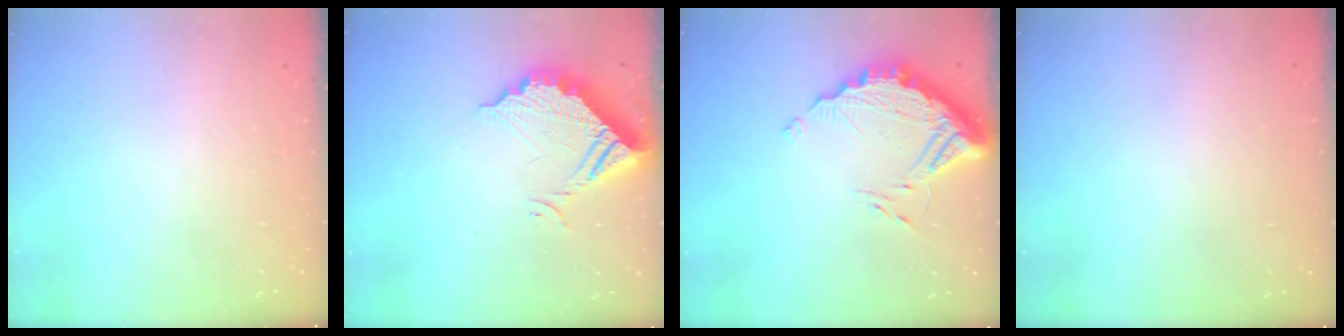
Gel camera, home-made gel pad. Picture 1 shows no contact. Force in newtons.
{"total": 11.0, "press": 11.0, "slide": 0.8}
{"total": 12.7, "press": 12.7, "slide": 0.9}
{"total": 3.0, "press": 3.0, "slide": 0.1}